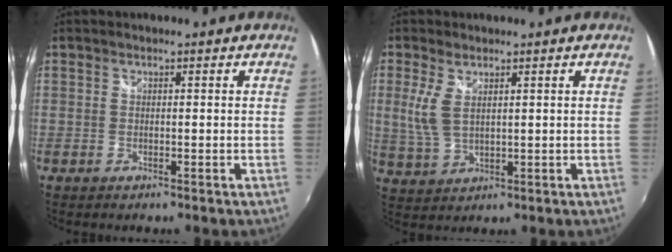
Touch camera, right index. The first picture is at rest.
{"total": 5.7, "force": [1.8, 2.8, 4.7], "torque": [-0.104, 0.000, 0.042]}